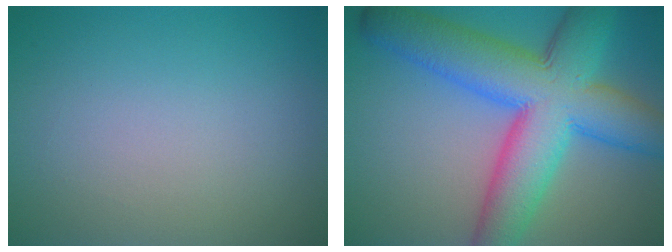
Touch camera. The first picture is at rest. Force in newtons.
{"total": 12.3, "press": 12.3, "slide": 0.4}